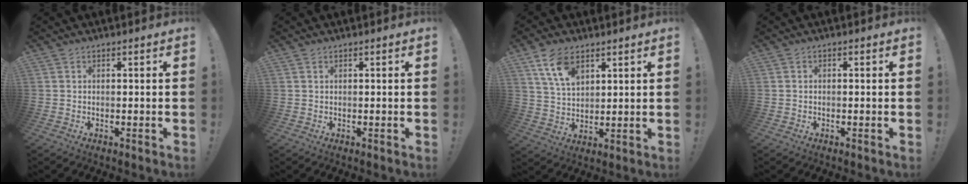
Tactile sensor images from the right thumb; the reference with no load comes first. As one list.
[{"total": 0.0}, {"total": 10.1, "force": [5.9, 5.7, 6.0], "torque": [-0.104, -0.018, 0.112]}, {"total": 0.6, "force": [-0.5, 0.2, 0.3], "torque": [-0.011, 0.004, -0.009]}]